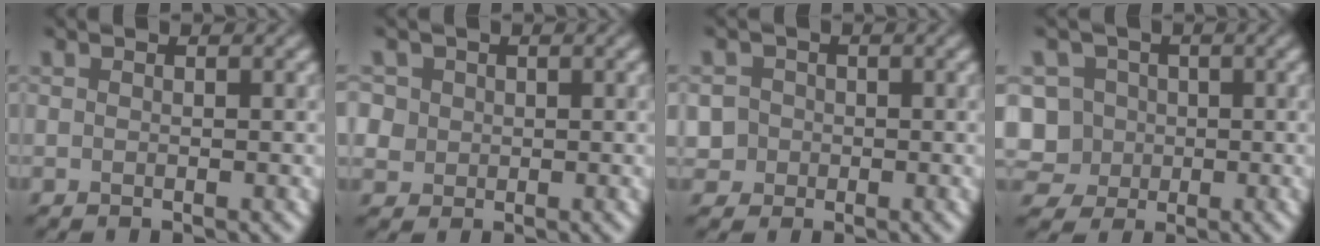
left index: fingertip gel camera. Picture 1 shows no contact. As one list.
[{"total": 3.9, "force": [1.5, 3.3, 1.5], "torque": [-0.038, 0.014, 0.021]}, {"total": 3.6, "force": [-0.5, 3.5, 1.0], "torque": [0.000, 0.019, -0.031]}, {"total": 7.3, "force": [-0.6, 6.8, 2.5], "torque": [-0.051, 0.023, -0.037]}]